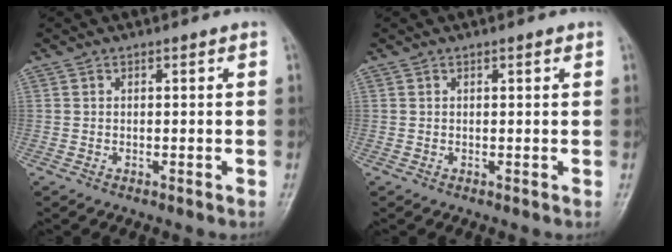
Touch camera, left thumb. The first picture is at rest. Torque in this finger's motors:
{"motor_torque": [-0.20, -0.10, -0.30, -0.25, 0.01]}